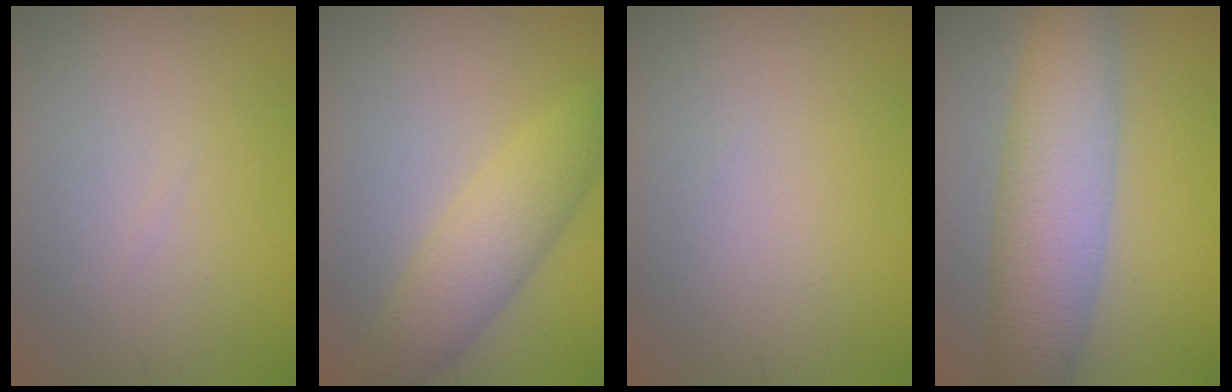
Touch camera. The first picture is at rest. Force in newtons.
{"total": 4.5, "press": 4.5, "slide": 0.2}
{"total": 0.0}
{"total": 7.3, "press": 7.3, "slide": 0.2}